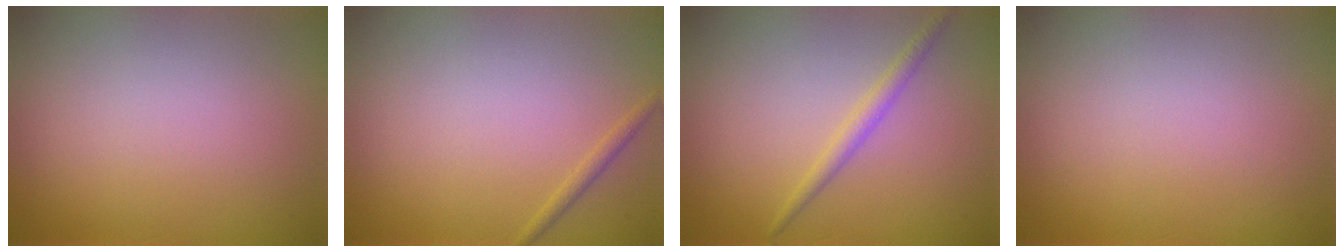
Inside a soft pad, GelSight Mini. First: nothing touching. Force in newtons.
{"total": 0.8, "press": 0.8, "slide": 0.0}
{"total": 1.6, "press": 1.6, "slide": 0.1}
{"total": 0.0}